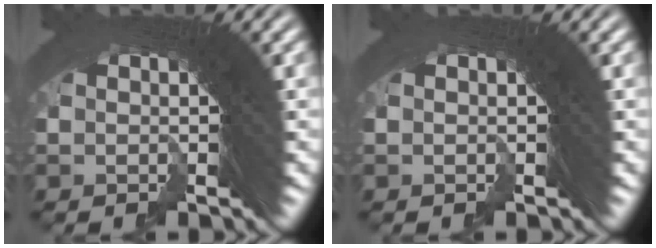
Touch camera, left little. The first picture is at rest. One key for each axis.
{"total": 0.0}